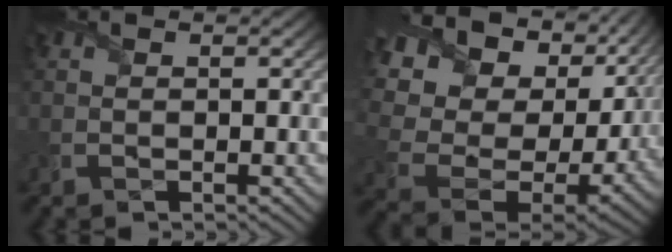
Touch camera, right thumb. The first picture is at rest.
{"total": 16.9, "force": [4.2, 11.4, 11.8], "torque": [-0.266, -0.004, 0.114]}